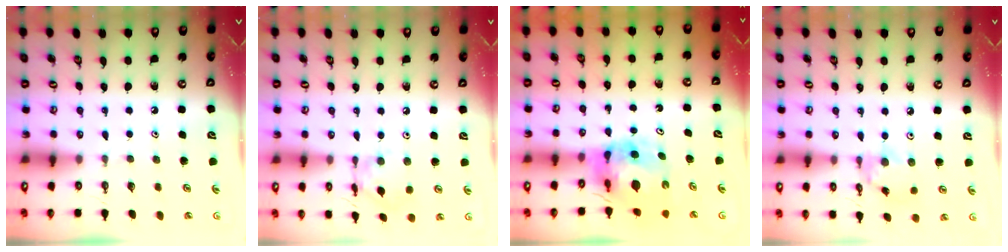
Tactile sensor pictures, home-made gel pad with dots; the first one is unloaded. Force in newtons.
{"total": 6.7, "press": 6.7, "slide": 0.3}
{"total": 10.0, "press": 9.9, "slide": 1.3}
{"total": 3.4, "press": 3.4, "slide": 0.2}